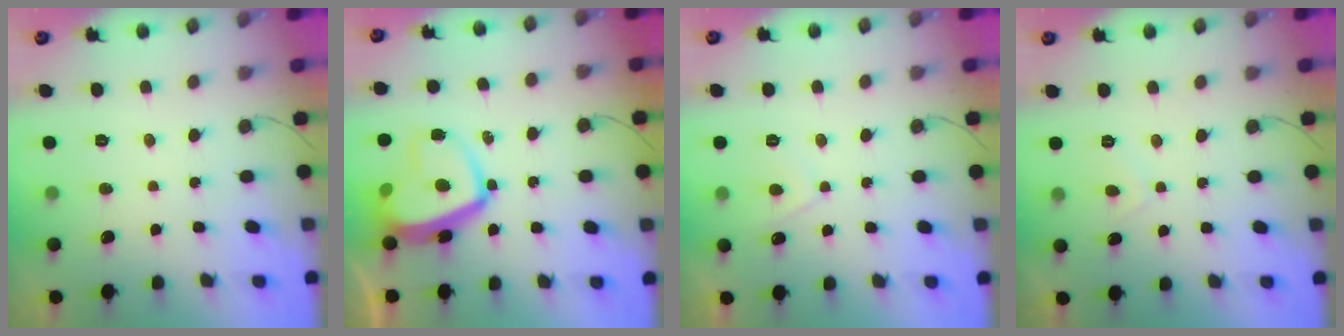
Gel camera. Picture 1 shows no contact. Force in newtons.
{"total": 14.2, "press": 14.1, "slide": 1.4}
{"total": 2.2, "press": 2.2, "slide": 0.5}
{"total": 2.0, "press": 1.9, "slide": 0.6}